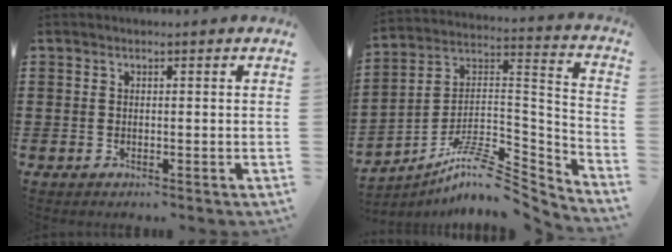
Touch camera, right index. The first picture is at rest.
{"total": 10.0, "force": [-7.7, 2.8, 5.7], "torque": [-0.107, 0.010, -0.151]}